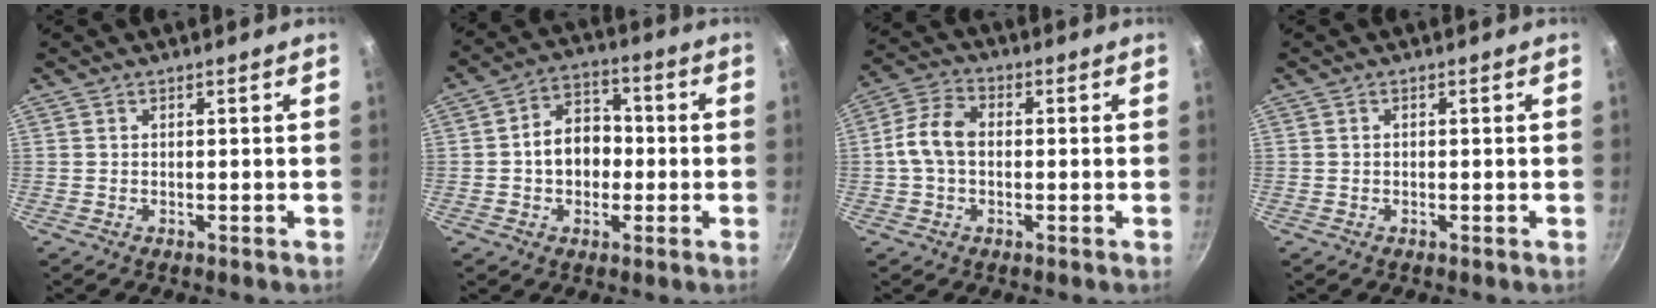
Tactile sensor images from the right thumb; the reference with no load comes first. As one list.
[{"total": 9.7, "force": [-0.6, 7.3, 6.3], "torque": [-0.068, 0.027, -0.020]}, {"total": 7.9, "force": [-0.2, 5.5, 5.7], "torque": [-0.111, 0.026, -0.011]}, {"total": 0.5, "force": [-0.1, 0.5, 0.2], "torque": [0.000, 0.003, -0.004]}]